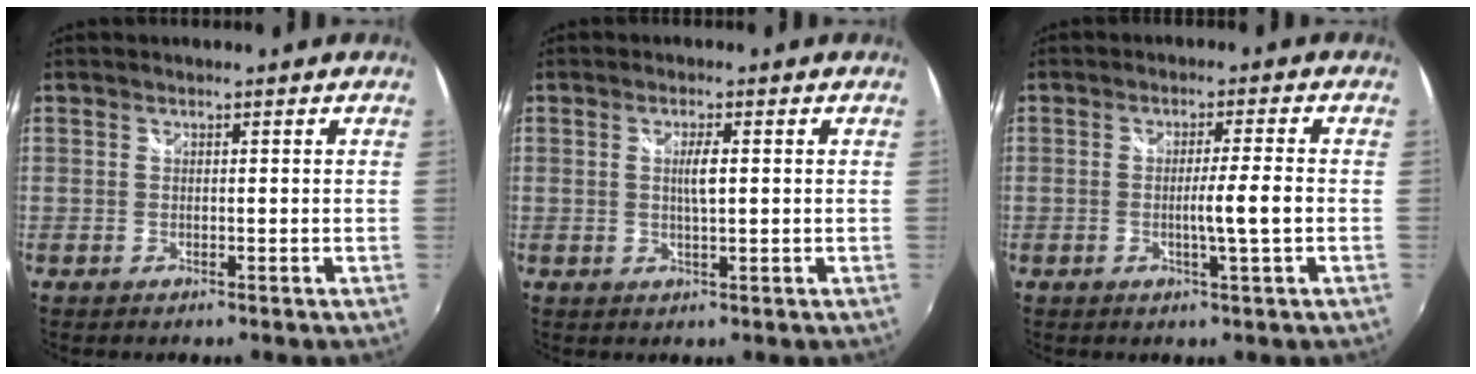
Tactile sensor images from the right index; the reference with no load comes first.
{"total": 2.7, "force": [0.3, 0.3, 2.7], "torque": [-0.047, -0.002, 0.005]}
{"total": 4.5, "force": [-1.1, -0.7, 4.3], "torque": [-0.071, -0.007, -0.018]}